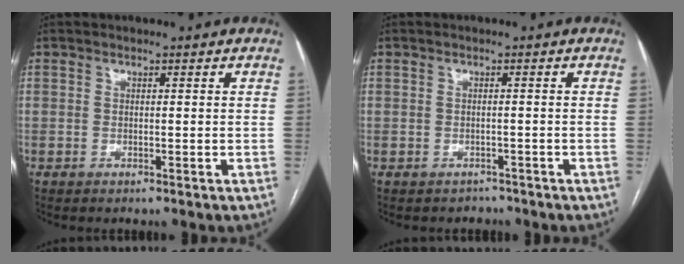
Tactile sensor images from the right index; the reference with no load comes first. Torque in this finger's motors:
{"motor_torque": [-0.97, -0.52, -1.05, -0.21]}